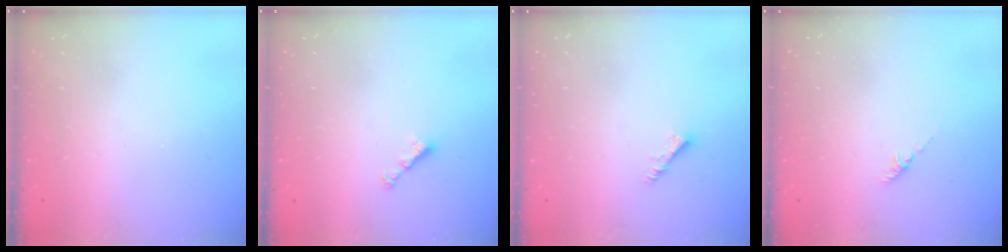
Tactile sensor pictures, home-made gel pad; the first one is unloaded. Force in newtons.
{"total": 2.9, "press": 2.8, "slide": 0.6}
{"total": 3.0, "press": 2.9, "slide": 0.6}
{"total": 1.2, "press": 1.1, "slide": 0.5}